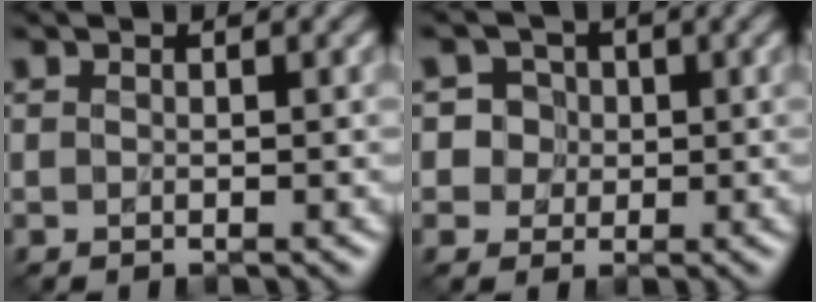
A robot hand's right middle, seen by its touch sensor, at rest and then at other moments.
{"total": 3.9, "force": [1.2, 3.5, 1.2], "torque": [0.000, 0.018, 0.009]}